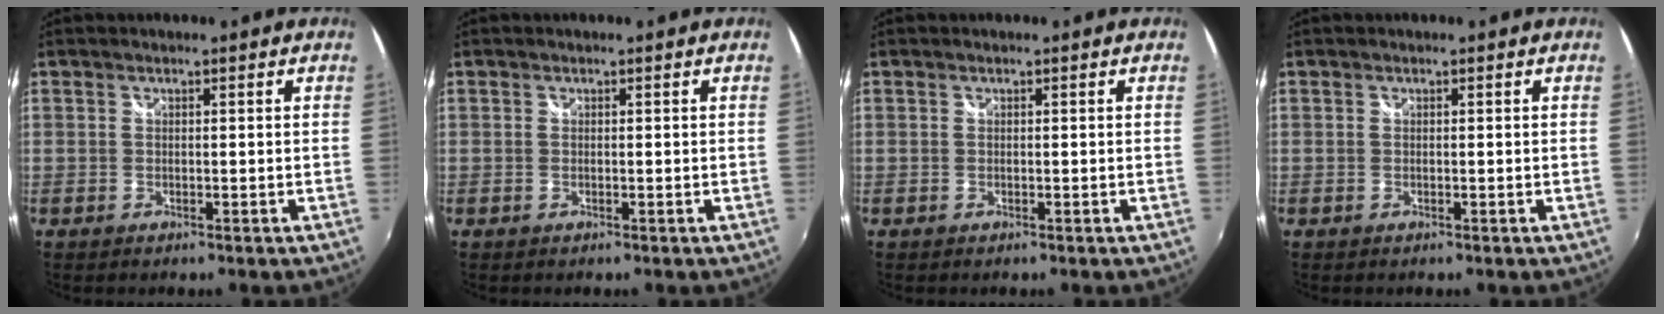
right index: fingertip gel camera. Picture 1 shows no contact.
{"total": 0.0}
{"total": 0.0}
{"total": 0.0}